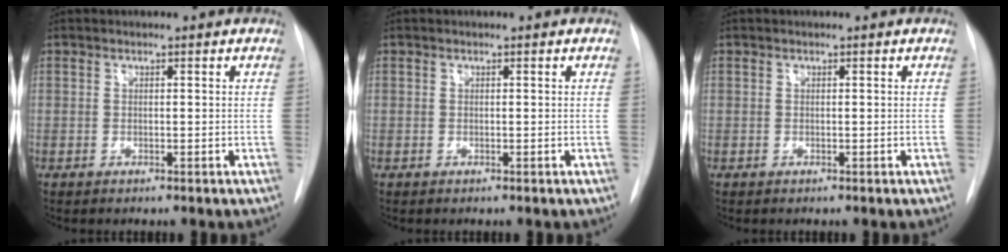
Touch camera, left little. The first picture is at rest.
{"total": 0.0}
{"total": 0.0}